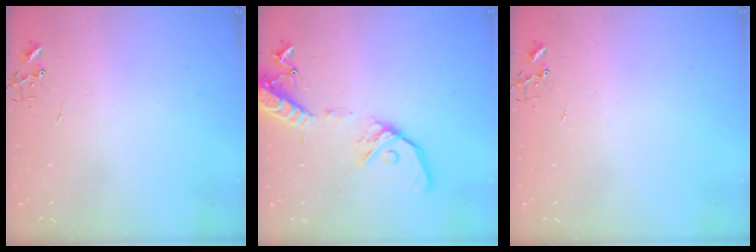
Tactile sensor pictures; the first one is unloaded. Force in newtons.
{"total": 16.0, "press": 15.7, "slide": 3.1}
{"total": 0.0}